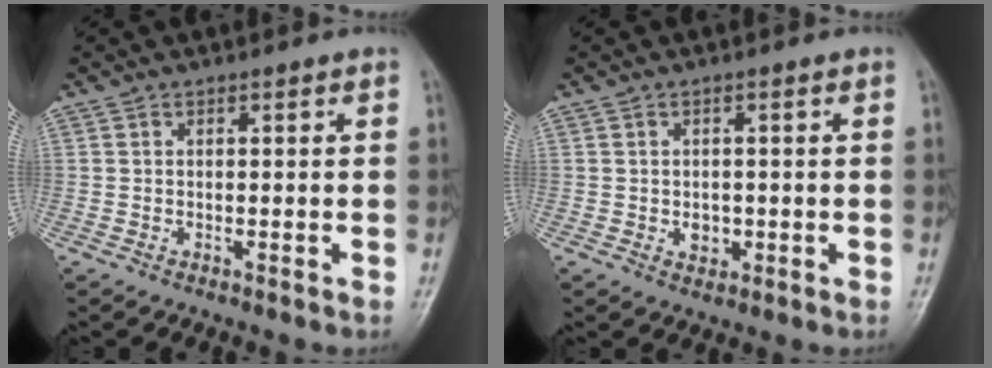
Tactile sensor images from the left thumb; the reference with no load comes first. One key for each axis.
{"total": 2.4, "fx": -0.4, "fy": 1.9, "fz": 1.3, "tx": -0.005, "ty": 0.003, "tz": -0.001}